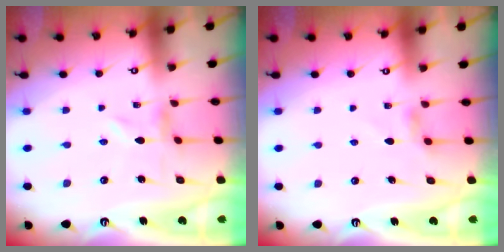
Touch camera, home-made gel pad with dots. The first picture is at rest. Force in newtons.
{"total": 2.4, "press": 2.4, "slide": 0.4}